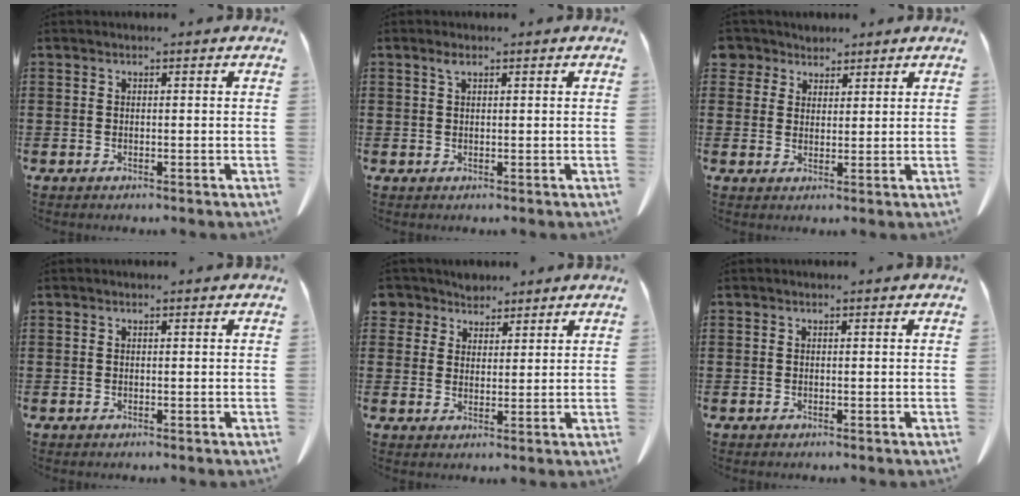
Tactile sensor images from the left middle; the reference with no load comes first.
{"total": 1.2, "force": [0.6, 0.5, 0.9], "torque": [-0.021, 0.002, 0.012]}
{"total": 3.6, "force": [2.9, 2.2, 0.2], "torque": [-0.012, 0.003, 0.055]}
{"total": 0.0}
{"total": 4.4, "force": [3.6, 2.5, 0.2], "torque": [-0.025, -0.003, 0.069]}
{"total": 0.0}